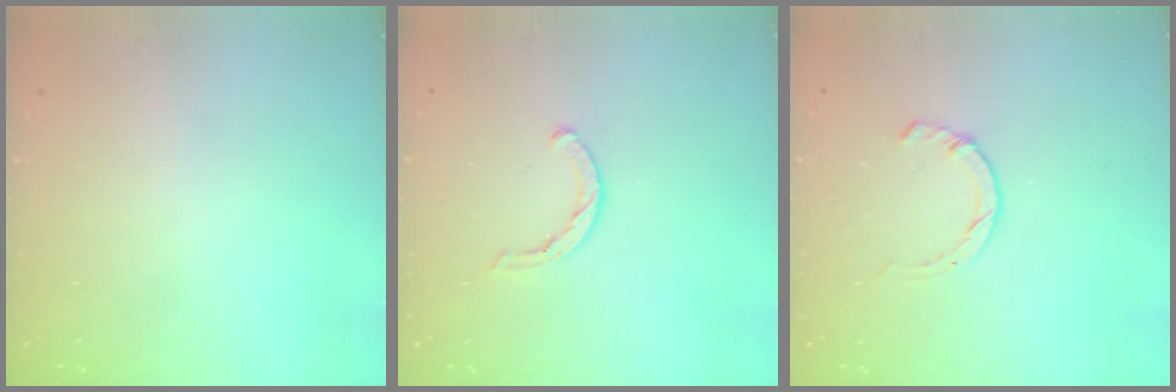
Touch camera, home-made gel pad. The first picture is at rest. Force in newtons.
{"total": 3.0, "press": 3.0, "slide": 0.3}
{"total": 2.3, "press": 2.3, "slide": 0.5}